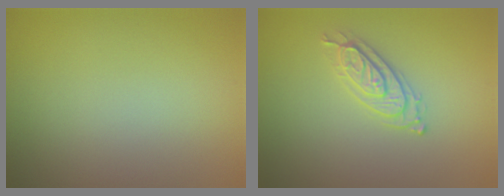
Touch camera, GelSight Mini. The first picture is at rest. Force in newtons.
{"total": 2.2, "press": 2.2, "slide": 0.4}